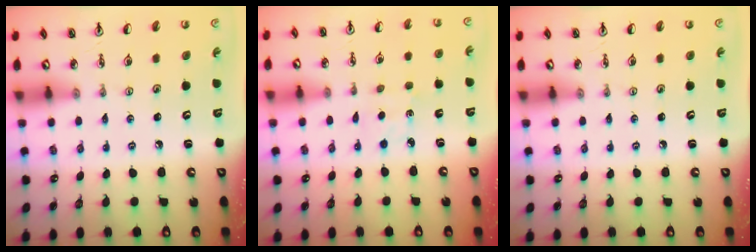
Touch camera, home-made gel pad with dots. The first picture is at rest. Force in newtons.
{"total": 2.7, "press": 2.6, "slide": 0.3}
{"total": 0.0}